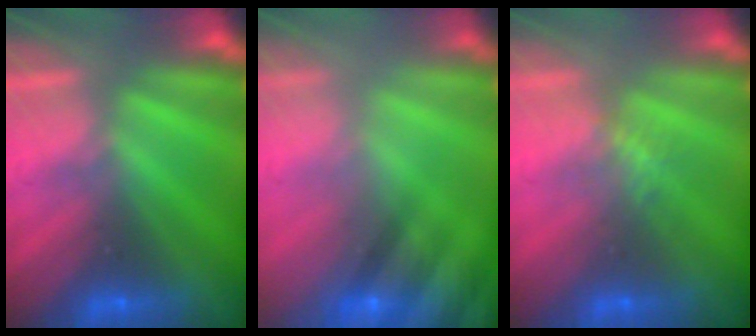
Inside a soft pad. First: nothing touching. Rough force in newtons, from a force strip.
{"total": 9.1}
{"total": 2.1}